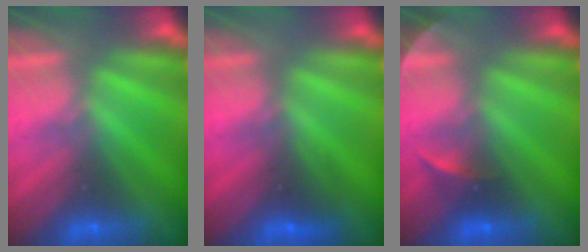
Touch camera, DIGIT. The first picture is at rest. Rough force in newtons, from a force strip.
{"total": 2.5}
{"total": 2.2}